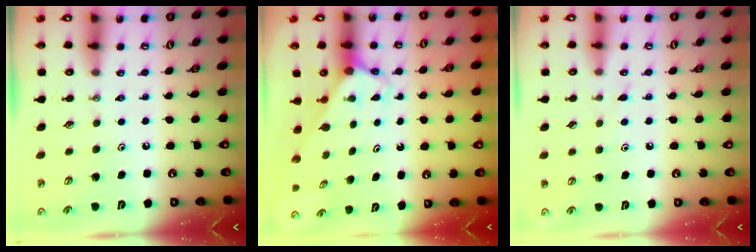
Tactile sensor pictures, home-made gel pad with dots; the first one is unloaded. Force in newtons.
{"total": 2.6, "press": 2.6, "slide": 0.1}
{"total": 4.3, "press": 4.2, "slide": 0.6}